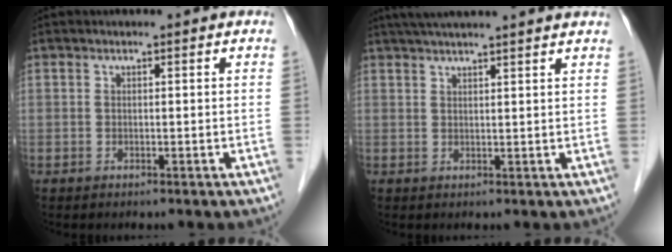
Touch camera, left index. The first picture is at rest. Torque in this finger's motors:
{"motor_torque": [-0.12, -0.48, 0.63, 0.13]}